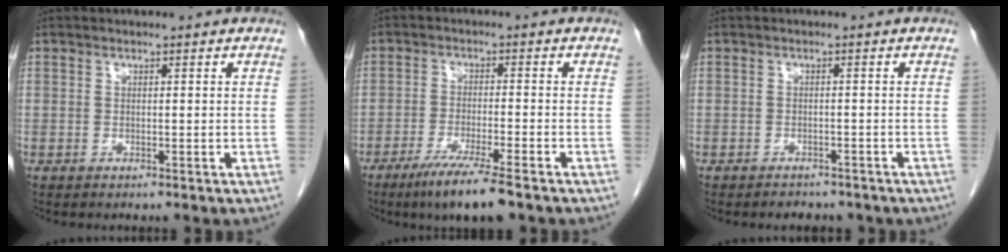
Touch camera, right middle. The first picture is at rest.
{"total": 8.0, "force": [-5.6, -0.1, 5.7], "torque": [-0.103, -0.023, -0.096]}
{"total": 3.7, "force": [-3.2, 1.7, 0.9], "torque": [-0.018, 0.000, -0.035]}